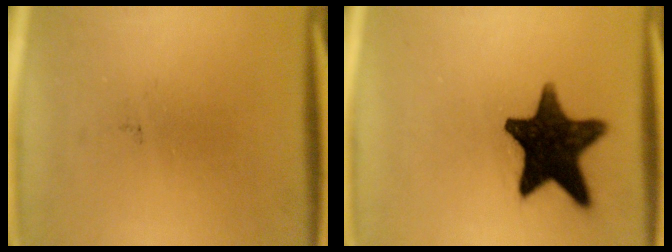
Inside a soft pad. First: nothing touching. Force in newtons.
{"total": 16.4}